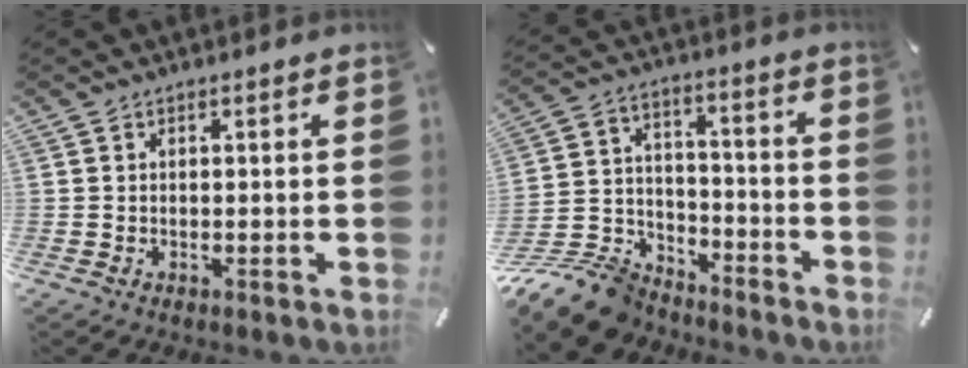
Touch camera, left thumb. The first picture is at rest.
{"total": 14.5, "force": [-11.9, 6.5, 5.0], "torque": [-0.093, 0.064, -0.218]}